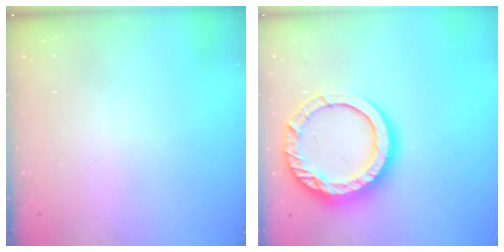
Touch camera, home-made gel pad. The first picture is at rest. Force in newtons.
{"total": 17.0, "press": 16.9, "slide": 1.3}